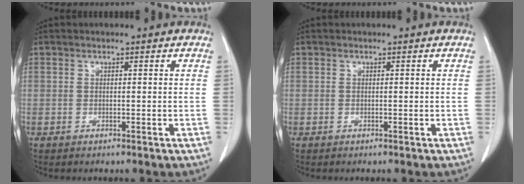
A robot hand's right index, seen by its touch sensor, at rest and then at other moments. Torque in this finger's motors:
{"motor_torque": [0.00, -0.01, 0.00, 0.00]}